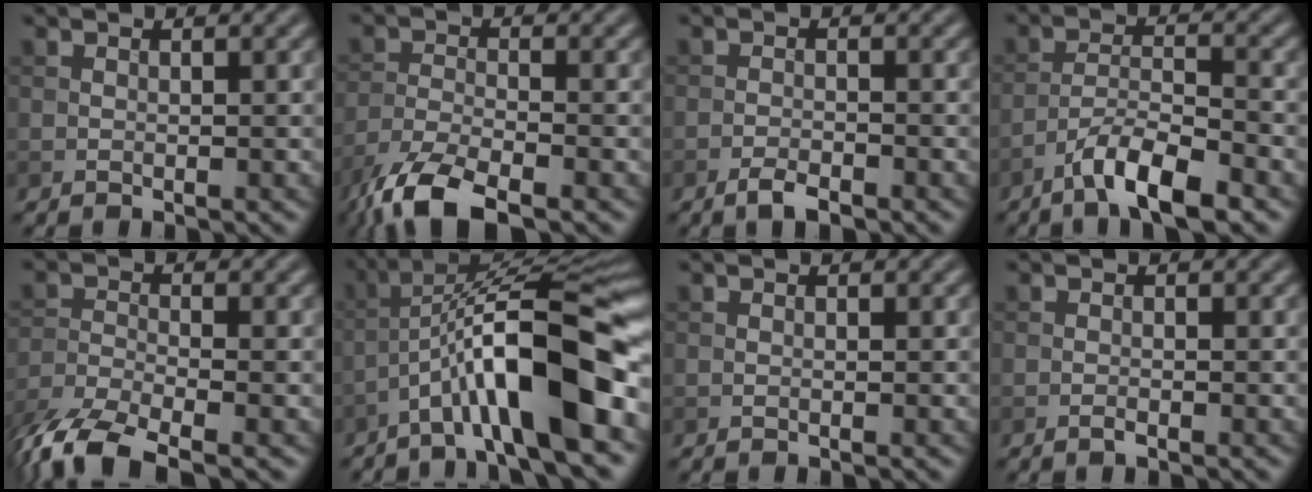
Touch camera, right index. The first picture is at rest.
{"total": 6.9, "force": [-5.2, 1.8, 4.1], "torque": [-0.082, -0.013, -0.107]}
{"total": 2.0, "force": [-1.5, 0.6, 1.2], "torque": [-0.022, 0.000, -0.030]}
{"total": 6.0, "force": [-4.3, 1.3, 4.0], "torque": [-0.067, 0.005, -0.080]}
{"total": 7.0, "force": [-5.1, 2.1, 4.2], "torque": [-0.084, -0.015, -0.105]}
{"total": 11.8, "force": [-4.9, 2.3, 10.5], "torque": [-0.171, 0.025, -0.078]}
{"total": 0.0}
{"total": 0.6, "force": [-0.4, 0.1, 0.4], "torque": [-0.008, 0.000, -0.009]}